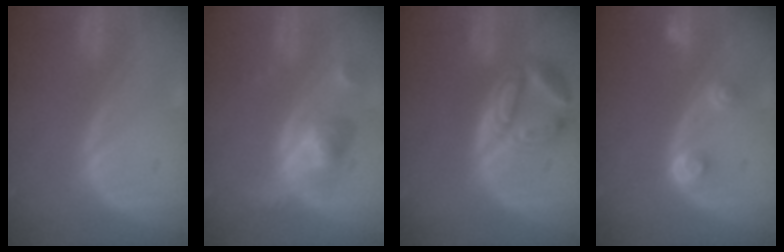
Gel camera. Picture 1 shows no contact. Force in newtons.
{"total": 5.9, "press": 5.5, "slide": 2.1}
{"total": 7.8, "press": 6.9, "slide": 3.6}
{"total": 3.0, "press": 2.8, "slide": 0.9}